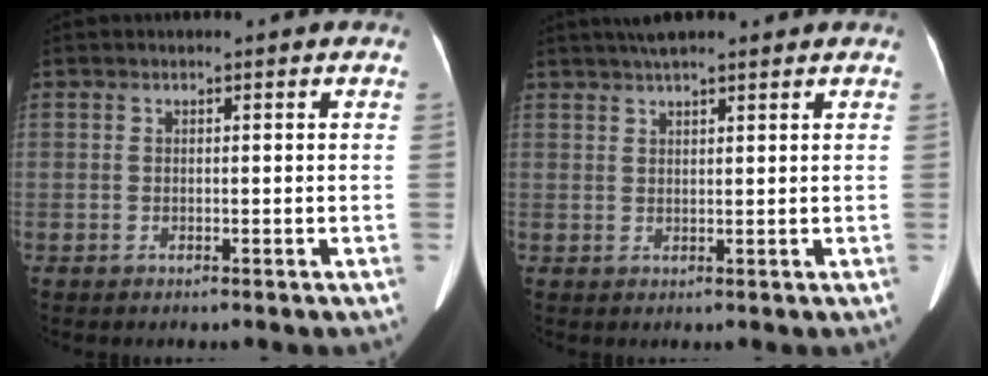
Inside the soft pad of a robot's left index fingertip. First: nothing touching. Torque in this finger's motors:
{"motor_torque": [-0.57, -1.23, -0.09, -0.01]}